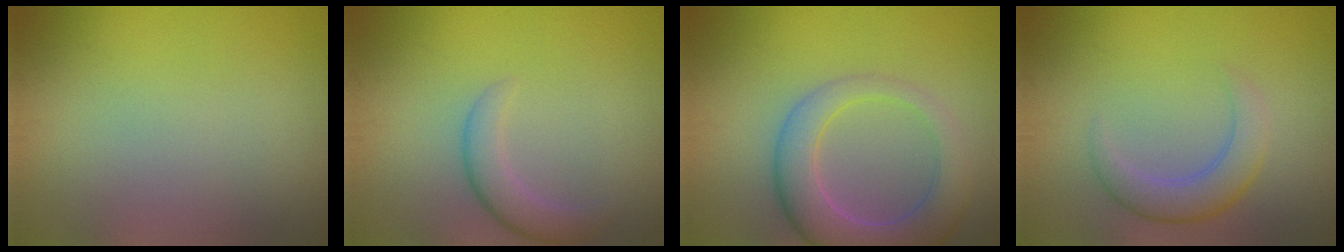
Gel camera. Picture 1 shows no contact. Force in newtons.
{"total": 2.8, "press": 2.7, "slide": 0.3}
{"total": 6.8, "press": 6.8, "slide": 0.7}
{"total": 3.3, "press": 3.3, "slide": 0.3}